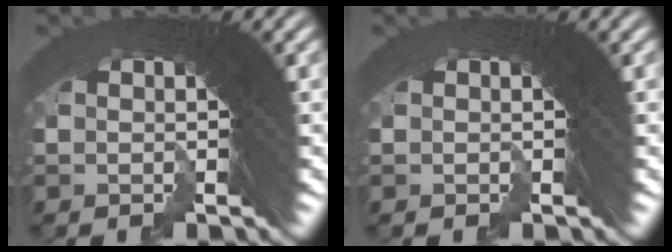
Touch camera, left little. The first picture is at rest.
{"total": 0.0}